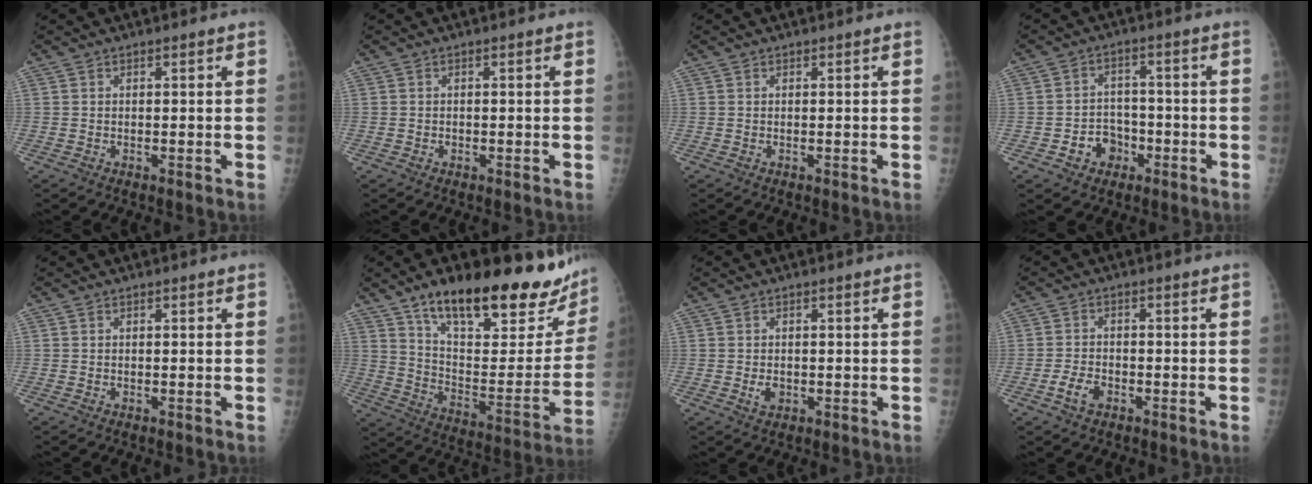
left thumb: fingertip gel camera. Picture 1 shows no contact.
{"total": 0.6, "force": [-0.2, 0.5, 0.2], "torque": [0.002, 0.003, -0.005]}
{"total": 0.0}
{"total": 6.3, "force": [-2.7, 5.2, 2.3], "torque": [-0.005, 0.027, -0.041]}
{"total": 0.0}
{"total": 29.6, "force": [19.5, 10.5, 19.7], "torque": [-0.250, -0.061, 0.298]}
{"total": 2.3, "force": [-0.4, 1.6, 1.5], "torque": [-0.020, 0.000, -0.004]}
{"total": 3.6, "force": [-1.9, 2.2, 2.1], "torque": [-0.039, 0.013, -0.035]}